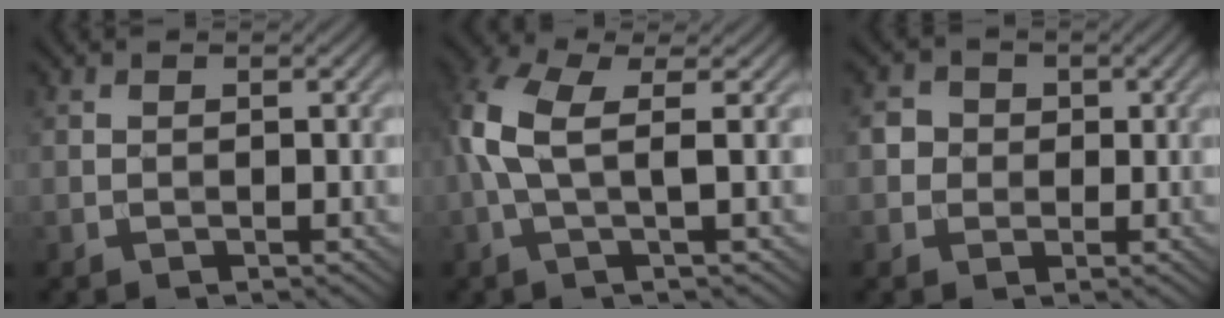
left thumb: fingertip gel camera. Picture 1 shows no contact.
{"total": 6.0, "force": [0.6, 1.7, 5.7], "torque": [-0.133, 0.016, 0.004]}
{"total": 3.3, "force": [0.5, 3.1, 0.9], "torque": [-0.016, 0.001, -0.003]}